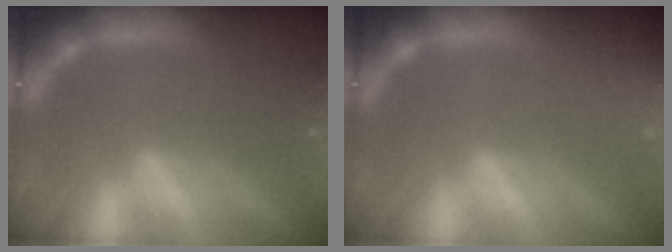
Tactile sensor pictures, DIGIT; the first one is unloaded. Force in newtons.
{"total": 7.0}